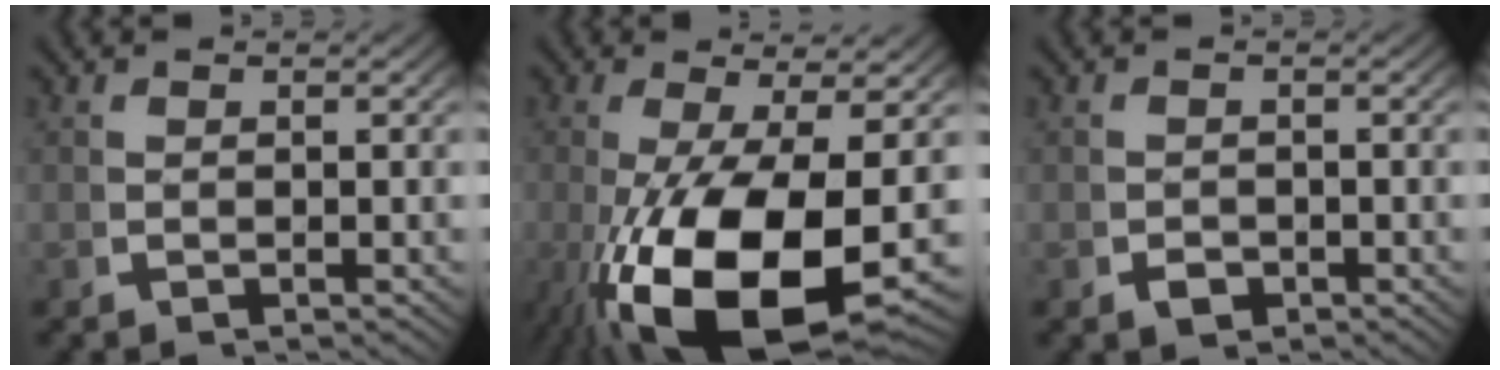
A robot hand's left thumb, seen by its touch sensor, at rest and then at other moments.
{"total": 15.4, "force": [-2.7, 8.0, 12.9], "torque": [-0.276, -0.065, -0.002]}
{"total": 1.5, "force": [-0.8, 1.0, 0.7], "torque": [-0.012, -0.008, -0.013]}